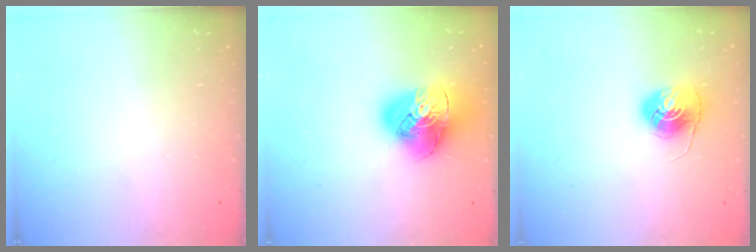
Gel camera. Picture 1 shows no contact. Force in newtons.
{"total": 17.1, "press": 17.0, "slide": 2.1}
{"total": 6.8, "press": 6.8, "slide": 0.3}